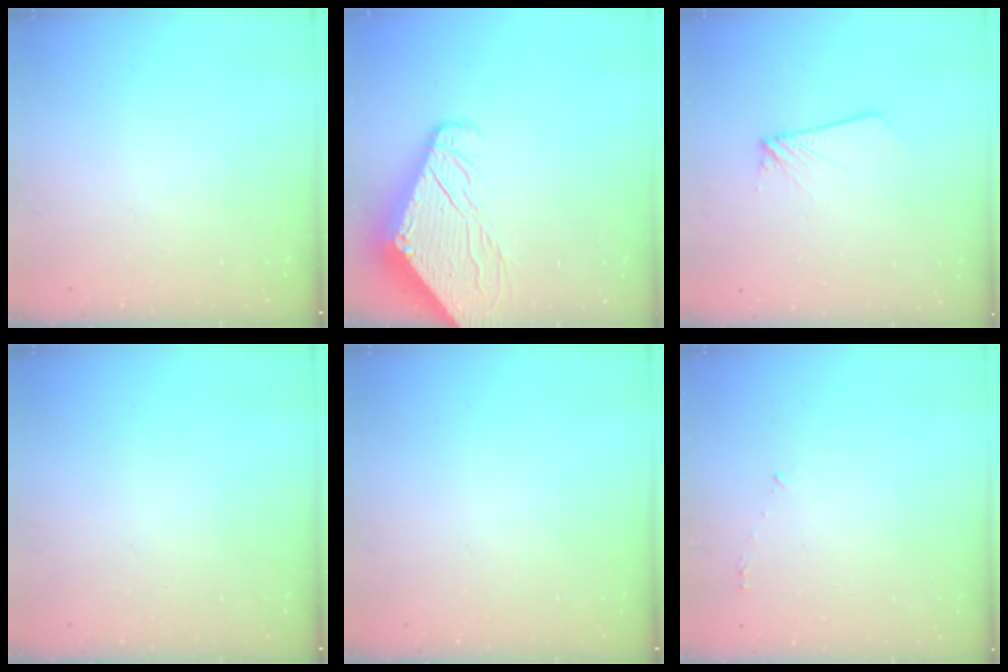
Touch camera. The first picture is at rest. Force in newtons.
{"total": 10.5, "press": 10.4, "slide": 1.2}
{"total": 1.8, "press": 1.8, "slide": 0.1}
{"total": 0.0}
{"total": 0.0}
{"total": 3.2, "press": 3.2, "slide": 0.2}